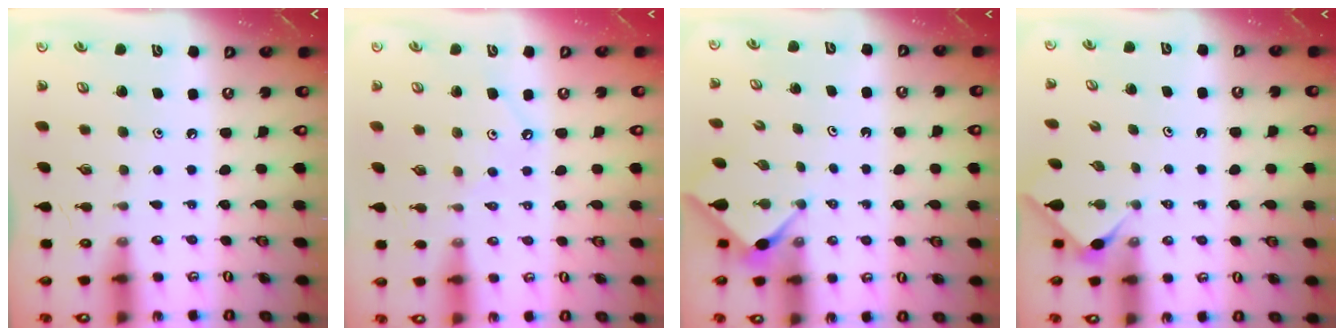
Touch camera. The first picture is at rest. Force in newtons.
{"total": 3.0, "press": 2.9, "slide": 0.4}
{"total": 2.9, "press": 2.8, "slide": 0.4}
{"total": 3.2, "press": 3.1, "slide": 0.6}